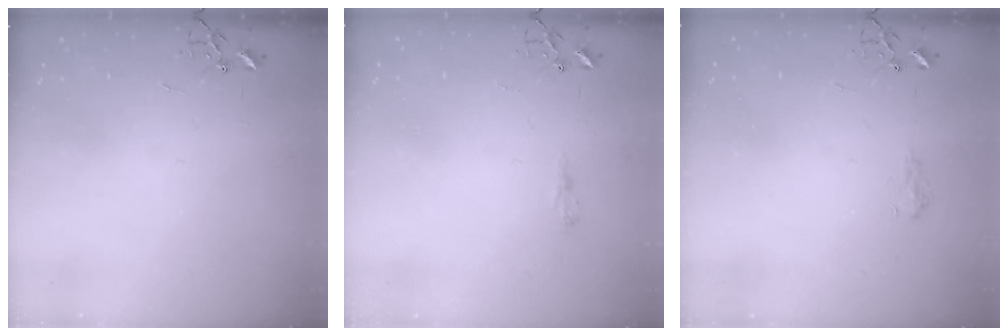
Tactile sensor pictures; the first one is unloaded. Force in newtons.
{"total": 6.5, "press": 6.5, "slide": 0.6}
{"total": 6.6, "press": 6.6, "slide": 0.8}